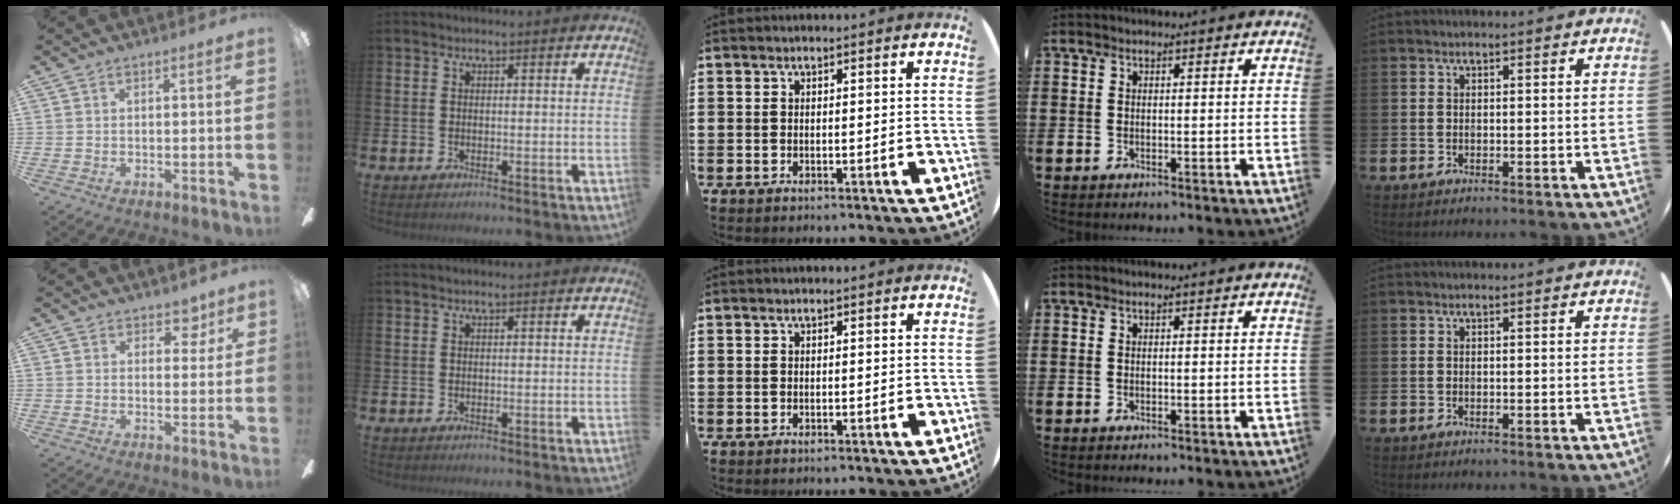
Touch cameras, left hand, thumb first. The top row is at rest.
{"thumb": {"total": 4.7, "force": [3.2, 3.0, 1.7], "torque": [-0.011, -0.010, 0.054]}}